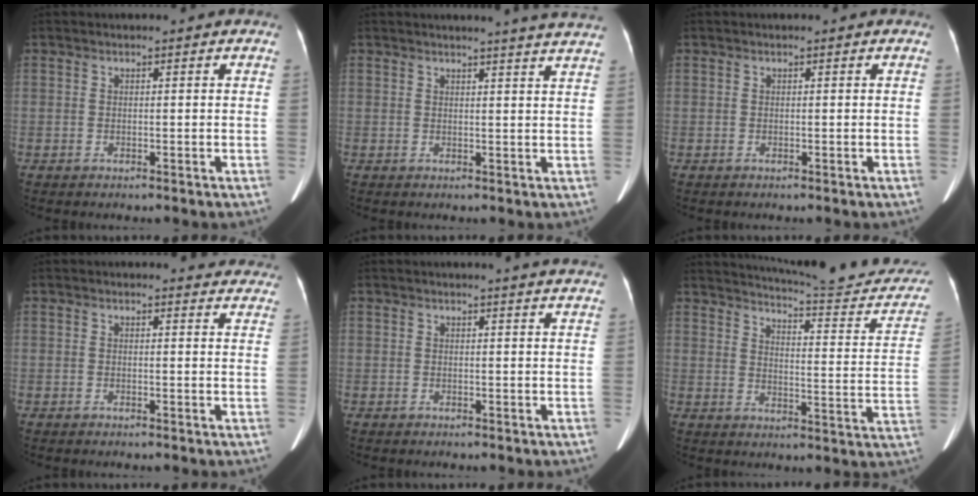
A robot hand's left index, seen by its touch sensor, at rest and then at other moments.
{"total": 7.8, "force": [7.2, -1.1, 2.7], "torque": [-0.032, -0.017, 0.063]}
{"total": 0.0}
{"total": 6.4, "force": [6.2, 1.6, 0.6], "torque": [0.019, -0.012, 0.038]}
{"total": 4.6, "force": [4.3, -0.5, 1.7], "torque": [-0.021, 0.000, 0.033]}
{"total": 22.4, "force": [21.4, 1.2, 6.5], "torque": [-0.083, -0.097, 0.258]}